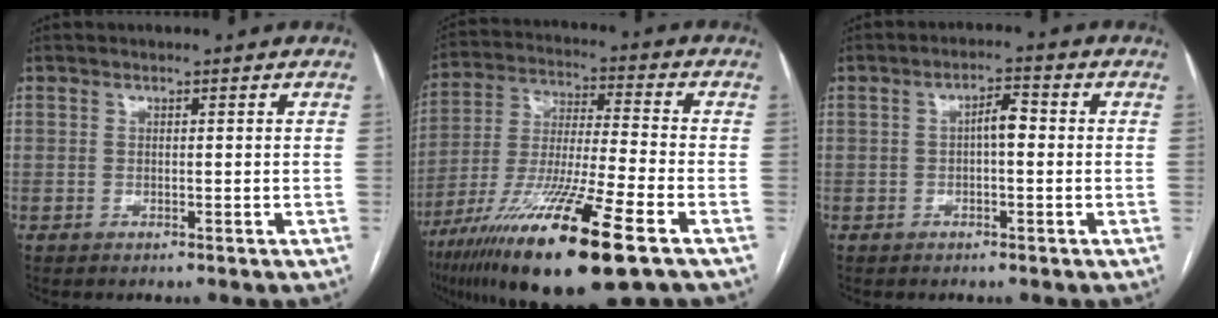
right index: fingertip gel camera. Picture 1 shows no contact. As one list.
[{"total": 20.8, "force": [-11.7, 1.0, 17.2], "torque": [-0.321, -0.052, -0.209]}, {"total": 3.1, "force": [-0.1, 0.9, 2.9], "torque": [-0.046, 0.012, -0.002]}]